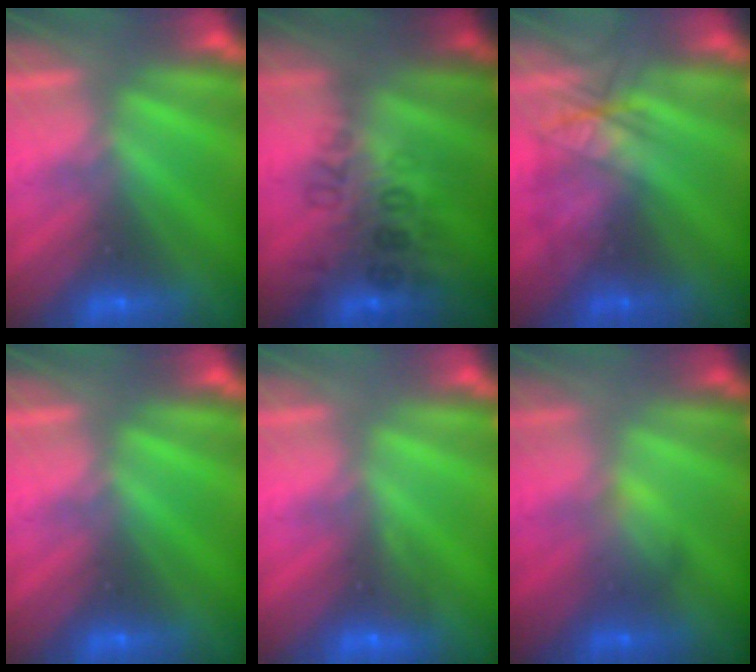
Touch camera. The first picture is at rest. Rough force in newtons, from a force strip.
{"total": 2.8}
{"total": 2.5}
{"total": 0.0}
{"total": 2.9}
{"total": 2.2}